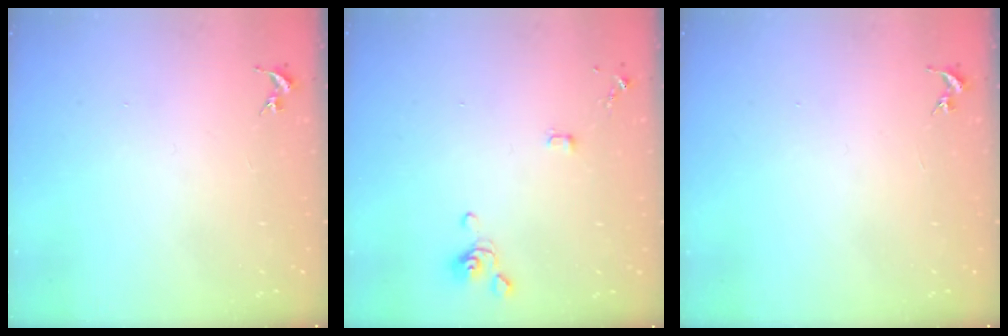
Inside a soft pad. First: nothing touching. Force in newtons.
{"total": 3.9, "press": 3.8, "slide": 0.9}
{"total": 0.0}